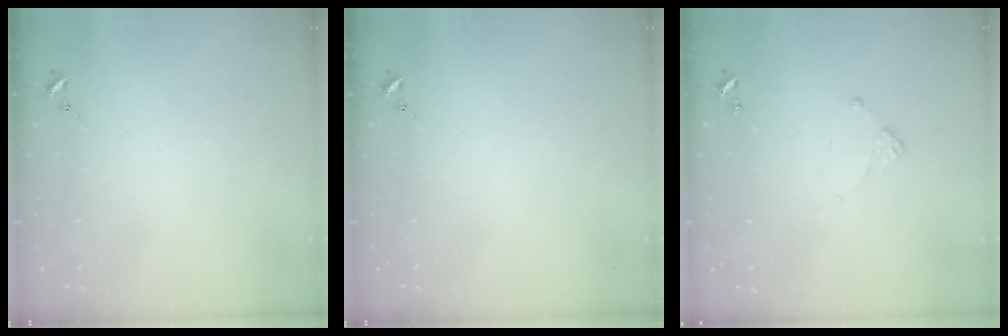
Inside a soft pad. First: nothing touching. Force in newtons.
{"total": 0.0}
{"total": 5.8, "press": 5.8, "slide": 0.5}